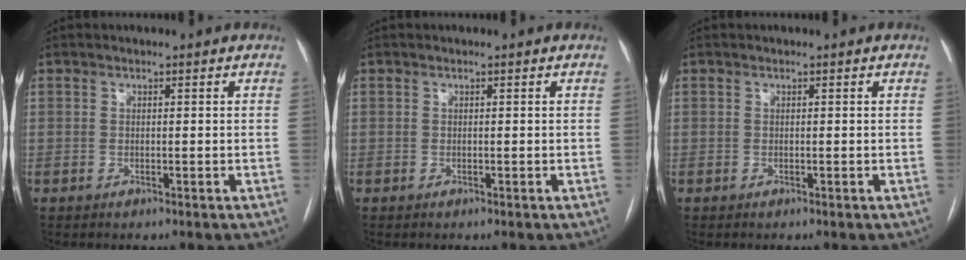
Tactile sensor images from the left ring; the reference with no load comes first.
{"total": 0.0}
{"total": 0.0}